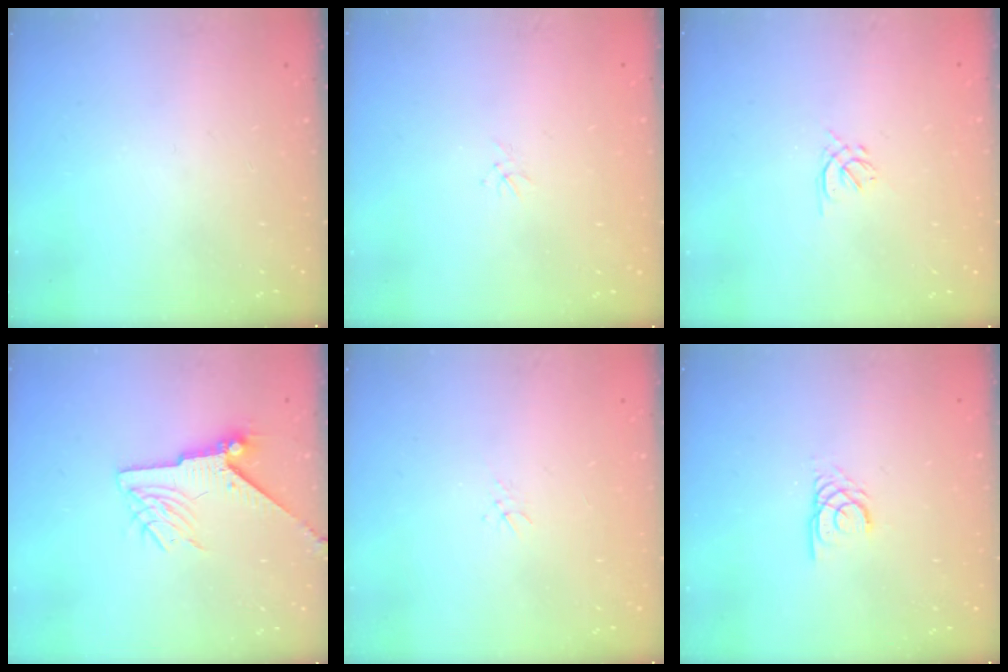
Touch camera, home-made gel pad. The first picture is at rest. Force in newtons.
{"total": 1.1, "press": 1.0, "slide": 0.3}
{"total": 1.3, "press": 1.2, "slide": 0.5}
{"total": 8.0, "press": 8.0, "slide": 0.1}
{"total": 1.2, "press": 1.1, "slide": 0.3}
{"total": 2.4, "press": 2.4, "slide": 0.2}